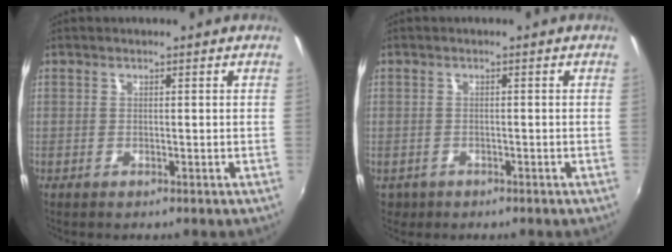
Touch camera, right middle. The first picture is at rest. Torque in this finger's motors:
{"motor_torque": [-0.41, -0.05, -0.07, -0.02]}